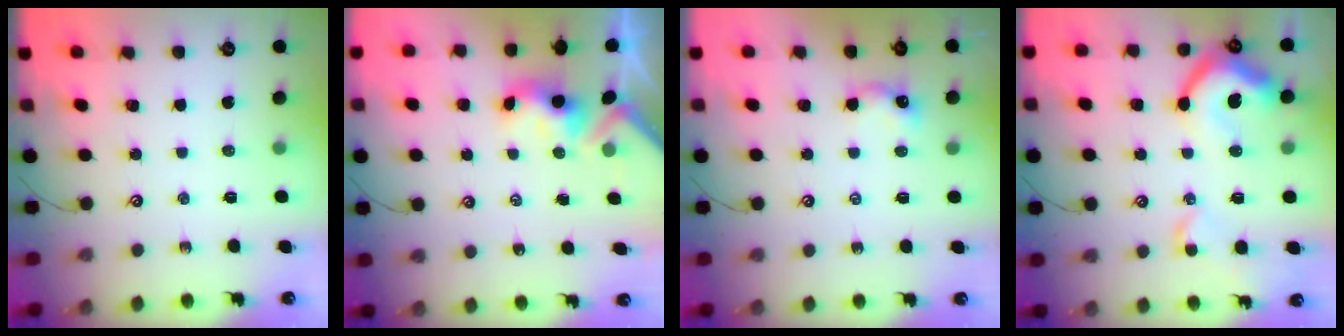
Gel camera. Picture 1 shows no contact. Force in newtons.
{"total": 3.2, "press": 3.1, "slide": 0.3}
{"total": 5.8, "press": 5.8, "slide": 0.6}
{"total": 15.6, "press": 15.4, "slide": 2.5}